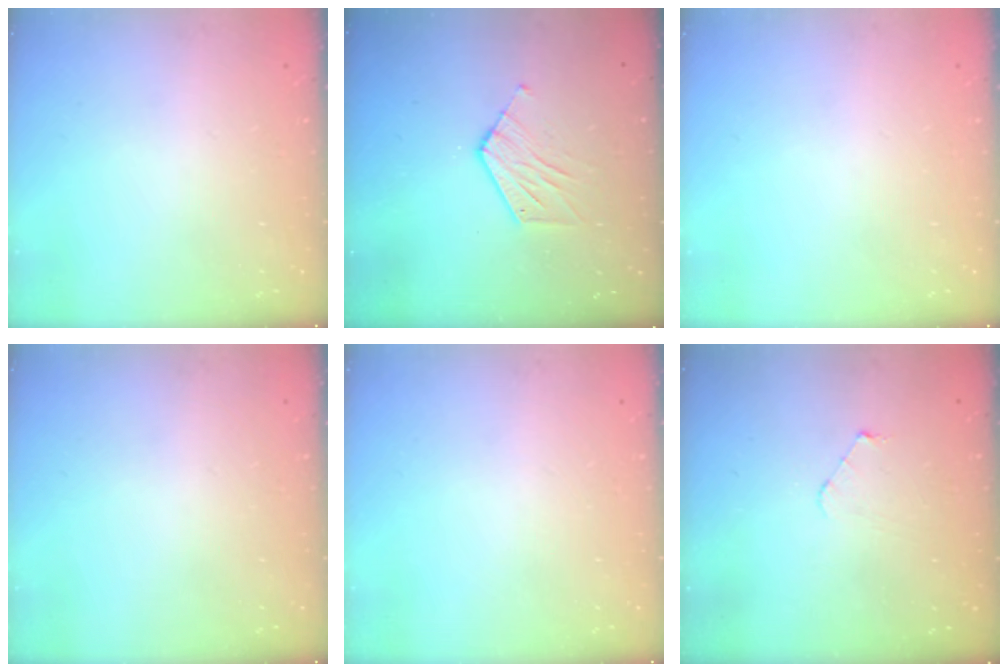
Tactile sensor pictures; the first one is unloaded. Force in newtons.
{"total": 6.4, "press": 6.4, "slide": 0.4}
{"total": 0.0}
{"total": 0.0}
{"total": 0.0}
{"total": 3.8, "press": 3.8, "slide": 0.4}